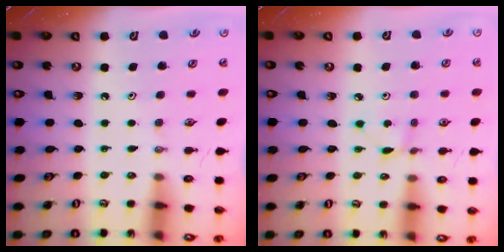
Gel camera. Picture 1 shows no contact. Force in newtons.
{"total": 0.7, "press": 0.7, "slide": 0.1}